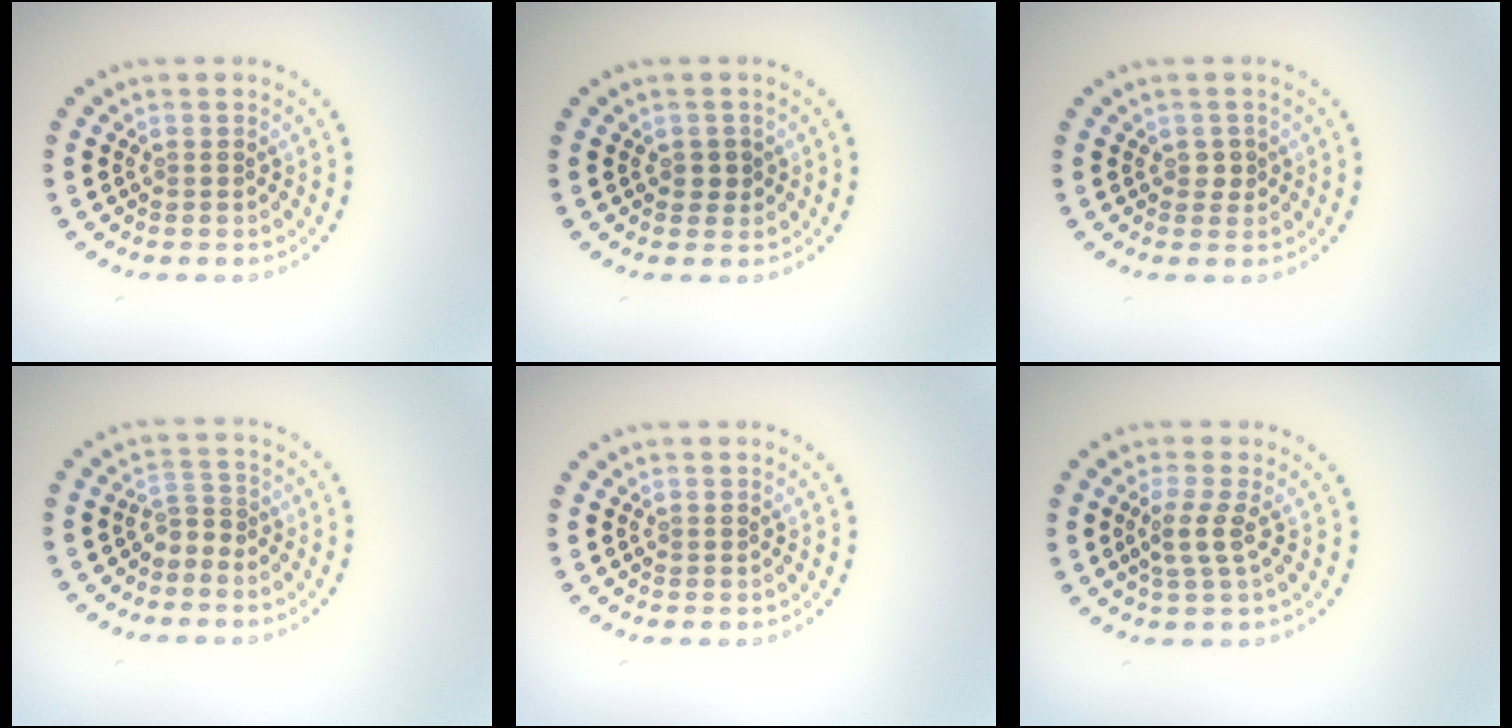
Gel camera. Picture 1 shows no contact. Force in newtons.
{"total": 1.2, "press": 1.1, "slide": 0.3}
{"total": 0.9, "press": 0.8, "slide": 0.3}
{"total": 1.5, "press": 1.1, "slide": 1.1}
{"total": 0.0}
{"total": 2.1, "press": 1.6, "slide": 1.4}